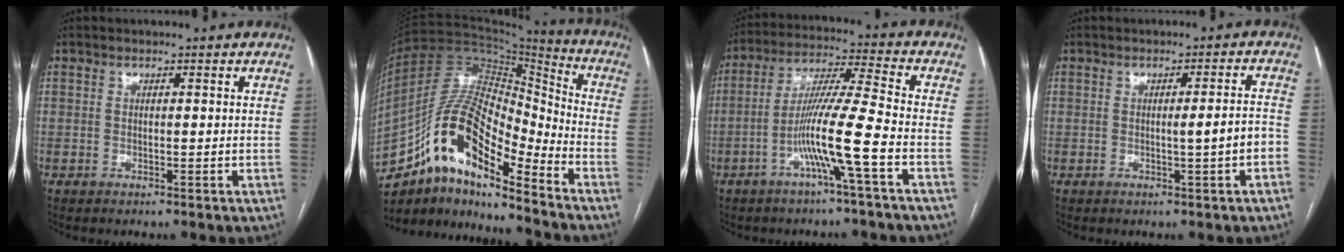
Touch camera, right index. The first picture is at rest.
{"total": 16.2, "force": [-10.7, 4.8, 11.2], "torque": [-0.202, 0.044, -0.184]}
{"total": 10.9, "force": [-4.2, -1.4, 9.9], "torque": [-0.188, 0.005, -0.082]}
{"total": 3.8, "force": [-1.1, -0.4, 3.6], "torque": [-0.046, 0.002, -0.016]}